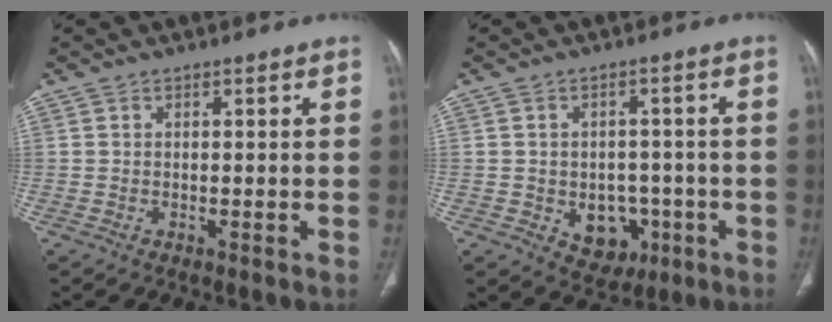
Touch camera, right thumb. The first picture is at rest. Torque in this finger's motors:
{"motor_torque": [2.31, 0.37, 0.21, -0.53, 0.01]}